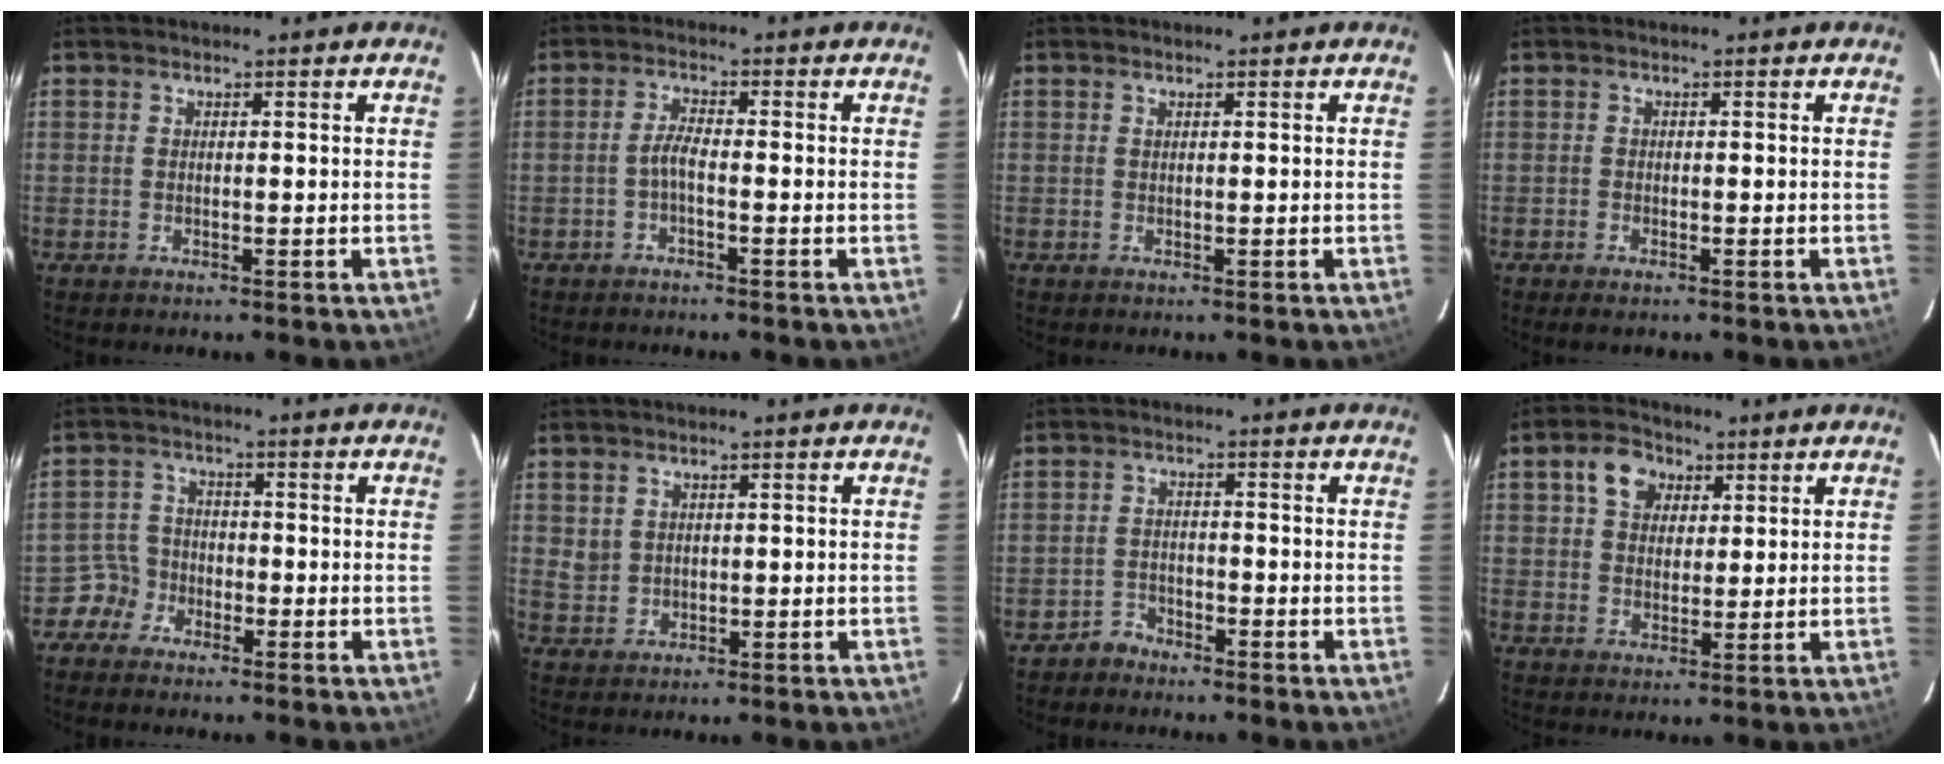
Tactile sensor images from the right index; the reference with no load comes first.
{"total": 2.2, "force": [-1.2, 0.2, 1.9], "torque": [-0.044, 0.006, -0.026]}
{"total": 0.0}
{"total": 1.3, "force": [-1.0, 0.5, 0.7], "torque": [-0.015, -0.003, -0.019]}
{"total": 3.7, "force": [-2.6, 2.6, -0.4], "torque": [0.009, 0.019, -0.053]}
{"total": 2.8, "force": [1.0, 2.5, 0.7], "torque": [-0.010, 0.006, 0.026]}
{"total": 2.8, "force": [-2.4, 1.4, -0.2], "torque": [0.002, 0.010, -0.044]}
{"total": 6.7, "force": [2.9, 5.0, 3.4], "torque": [-0.059, 0.023, 0.050]}